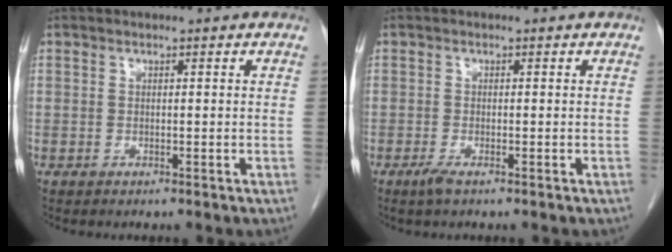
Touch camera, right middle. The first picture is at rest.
{"total": 1.5, "force": [-1.0, 0.1, 1.1], "torque": [-0.028, -0.005, -0.021]}